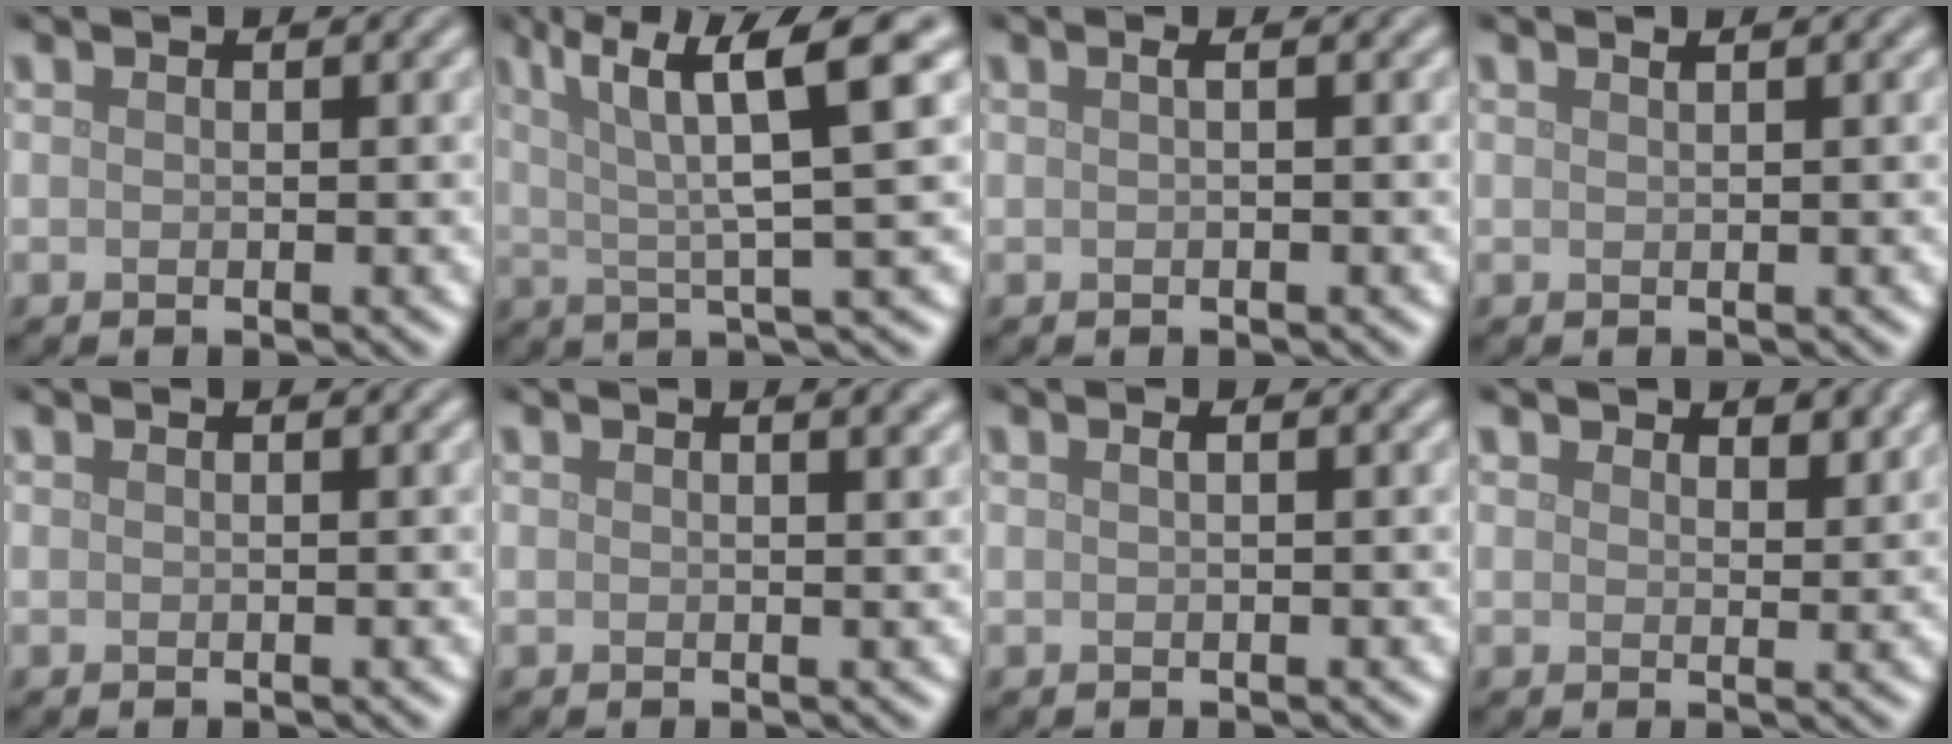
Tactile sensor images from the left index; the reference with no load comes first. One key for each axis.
{"total": 8.3, "fx": 3.3, "fy": 1.4, "fz": 7.5, "tx": -0.118, "ty": 0.019, "tz": 0.055}
{"total": 0.9, "fx": 0.1, "fy": 0.3, "fz": 0.8, "tx": -0.013, "ty": 0.005, "tz": -0.001}
{"total": 0.7, "fx": 0.5, "fy": 0.3, "fz": 0.4, "tx": -0.003, "ty": 0.000, "tz": 0.005}
{"total": 0.0}
{"total": 1.7, "fx": 1.0, "fy": 0.6, "fz": 1.3, "tx": -0.007, "ty": 0.004, "tz": 0.009}
{"total": 0.7, "fx": 0.2, "fy": 0.2, "fz": 0.6, "tx": -0.009, "ty": 0.006, "tz": 0.002}
{"total": 2.0, "fx": 1.7, "fy": 0.9, "fz": 0.8, "tx": -0.012, "ty": -0.004, "tz": 0.026}